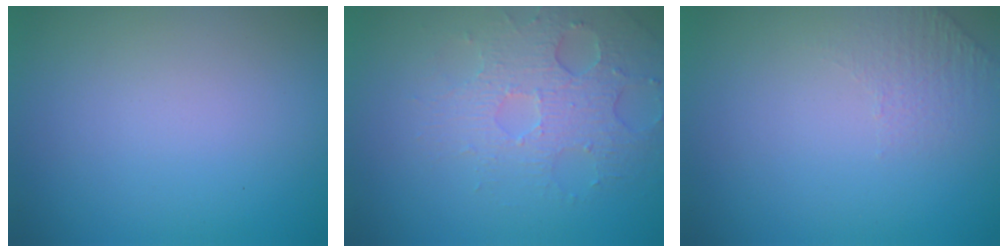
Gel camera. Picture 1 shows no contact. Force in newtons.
{"total": 3.5, "press": 3.2, "slide": 1.4}
{"total": 1.2, "press": 0.7, "slide": 0.9}